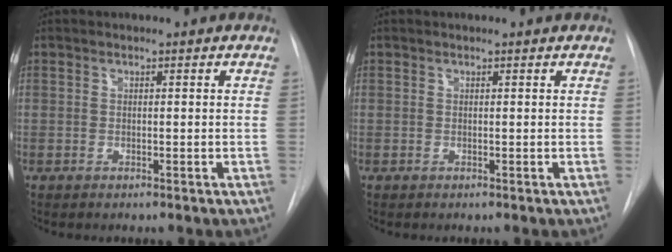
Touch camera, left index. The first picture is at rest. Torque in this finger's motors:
{"motor_torque": [-0.29, 0.29, 0.02, 0.00]}